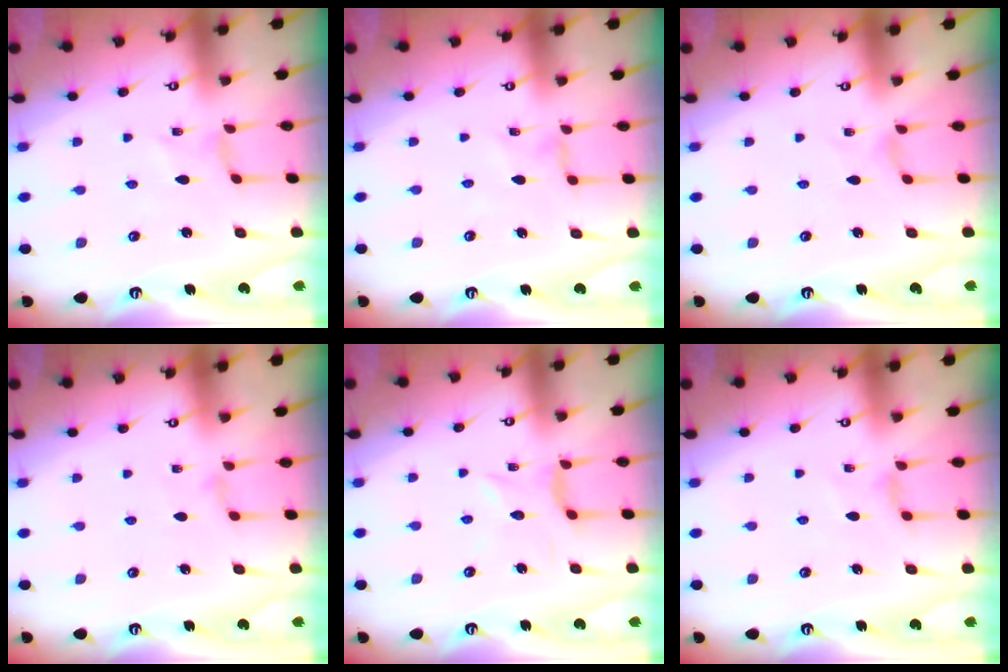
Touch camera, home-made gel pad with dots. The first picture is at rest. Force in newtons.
{"total": 0.0}
{"total": 0.0}
{"total": 1.3, "press": 1.2, "slide": 0.3}
{"total": 2.4, "press": 2.4, "slide": 0.1}
{"total": 4.2, "press": 4.2, "slide": 0.5}